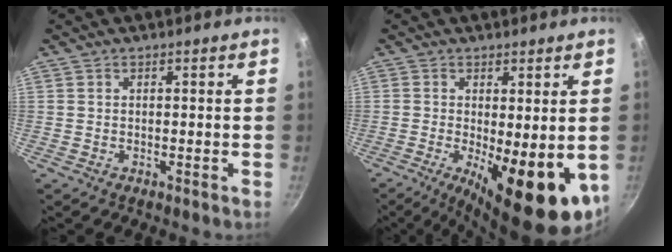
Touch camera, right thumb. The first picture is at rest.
{"total": 14.6, "force": [-2.8, 5.2, 13.4], "torque": [-0.172, -0.016, -0.029]}